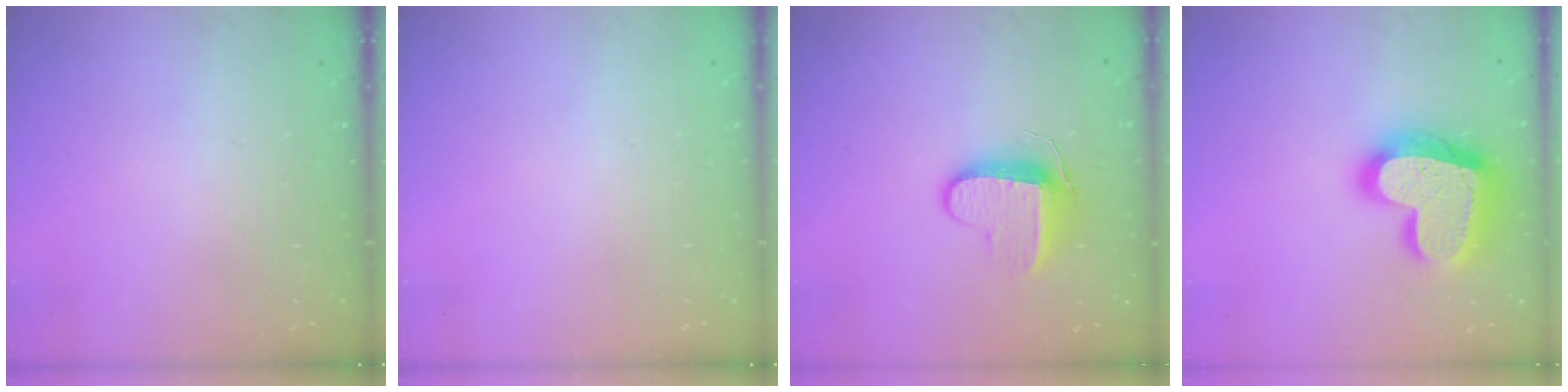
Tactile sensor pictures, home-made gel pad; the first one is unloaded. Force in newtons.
{"total": 0.0}
{"total": 9.6, "press": 9.6, "slide": 0.9}
{"total": 24.6, "press": 24.5, "slide": 1.9}